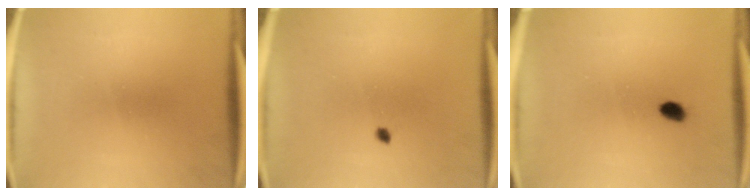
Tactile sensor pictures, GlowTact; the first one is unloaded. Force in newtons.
{"total": 0.8}
{"total": 1.5}